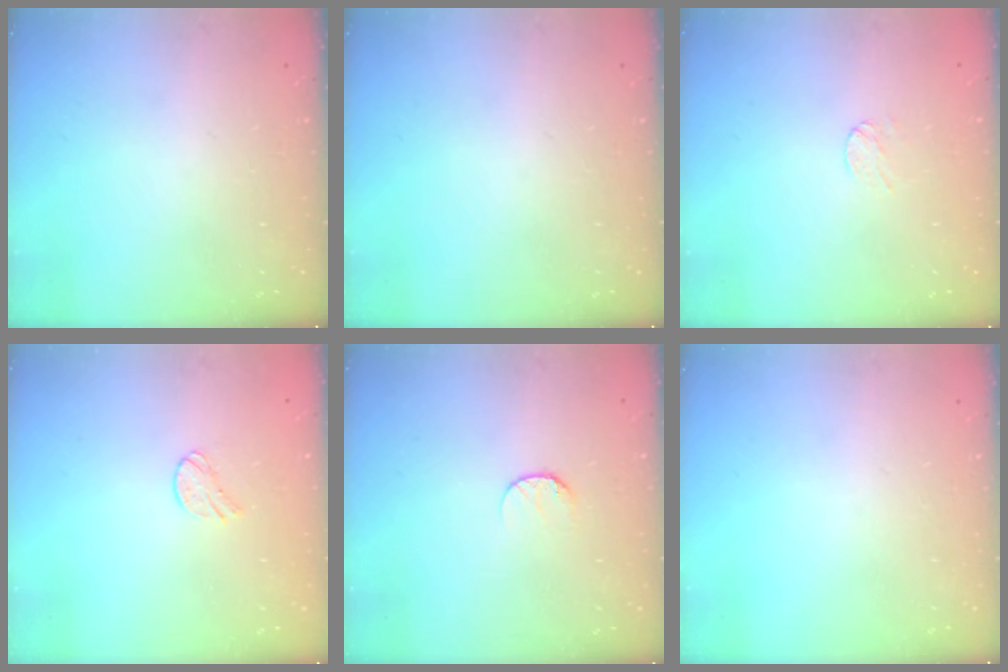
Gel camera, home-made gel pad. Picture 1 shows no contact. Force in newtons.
{"total": 0.0}
{"total": 3.0, "press": 3.0, "slide": 0.2}
{"total": 6.1, "press": 6.1, "slide": 0.6}
{"total": 6.3, "press": 6.3, "slide": 0.6}
{"total": 0.0}